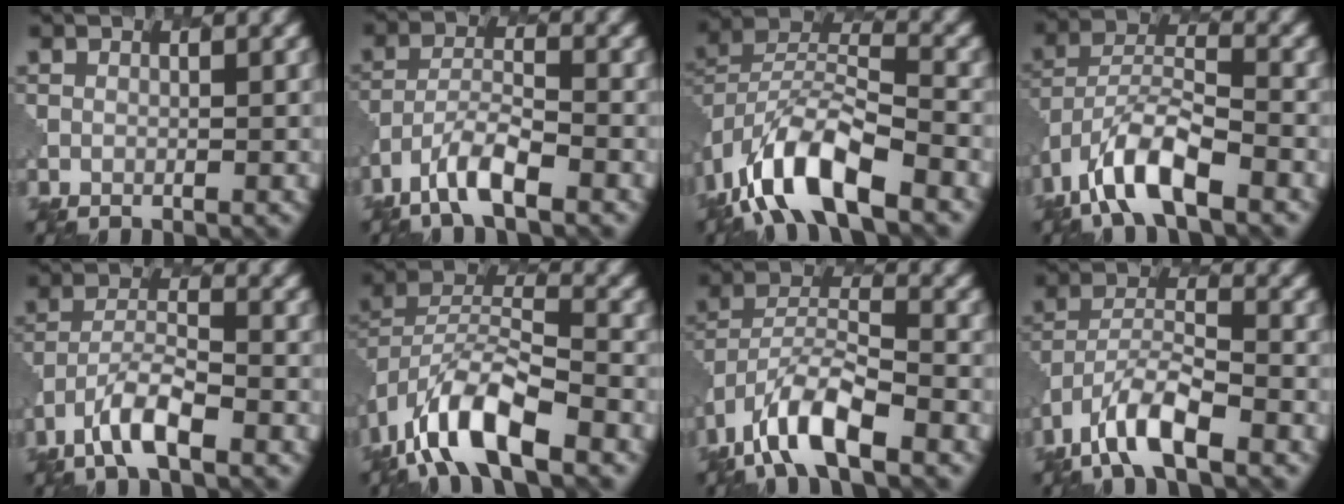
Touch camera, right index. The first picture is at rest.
{"total": 4.8, "force": [-3.4, 1.3, 3.1], "torque": [-0.059, -0.002, -0.070]}
{"total": 9.9, "force": [-6.1, 3.9, 6.8], "torque": [-0.127, 0.002, -0.121]}
{"total": 8.0, "force": [-5.0, 2.9, 5.5], "torque": [-0.104, 0.005, -0.096]}
{"total": 4.8, "force": [-3.2, 1.4, 3.3], "torque": [-0.062, 0.001, -0.066]}
{"total": 9.5, "force": [-5.9, 3.6, 6.5], "torque": [-0.119, 0.002, -0.118]}
{"total": 8.3, "force": [-5.3, 3.0, 5.7], "torque": [-0.105, 0.003, -0.105]}
{"total": 6.8, "force": [-4.6, 2.2, 4.4], "torque": [-0.083, 0.001, -0.089]}